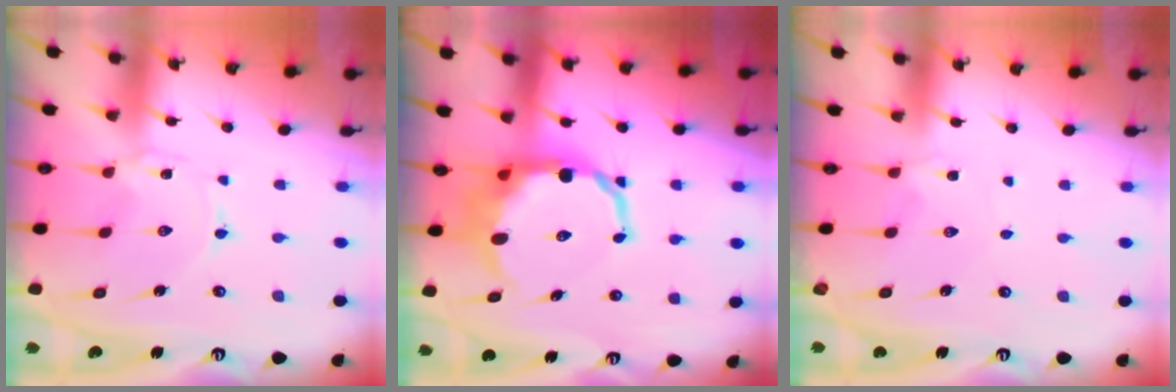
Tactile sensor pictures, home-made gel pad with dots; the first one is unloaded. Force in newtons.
{"total": 12.2, "press": 11.8, "slide": 3.1}
{"total": 1.8, "press": 1.7, "slide": 0.4}